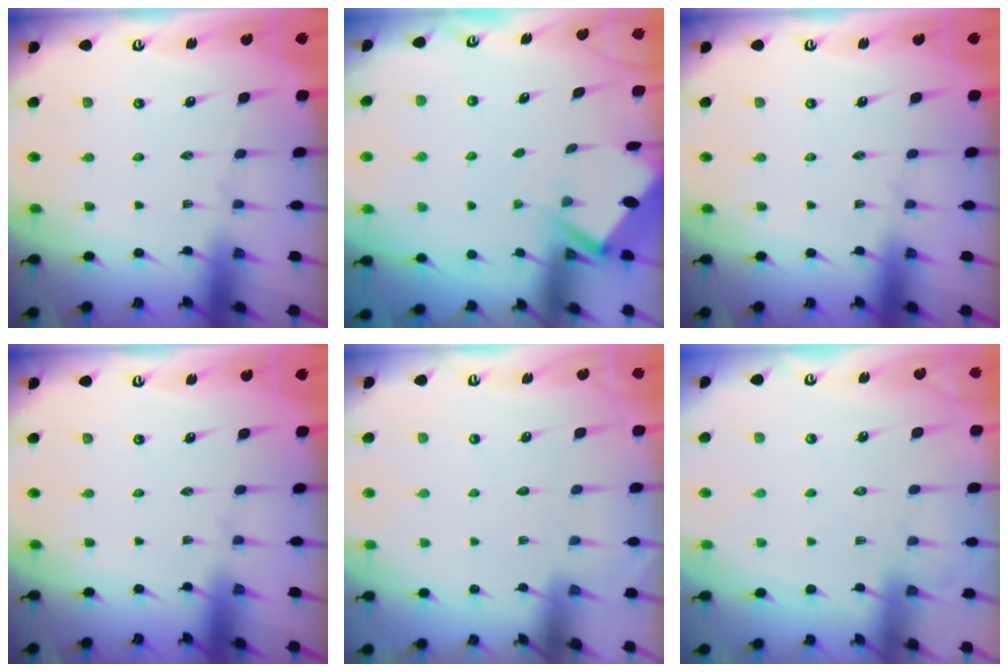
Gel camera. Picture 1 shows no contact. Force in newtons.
{"total": 2.7, "press": 2.7, "slide": 0.3}
{"total": 0.0}
{"total": 0.0}
{"total": 1.0, "press": 1.0, "slide": 0.0}
{"total": 3.9, "press": 3.8, "slide": 0.5}